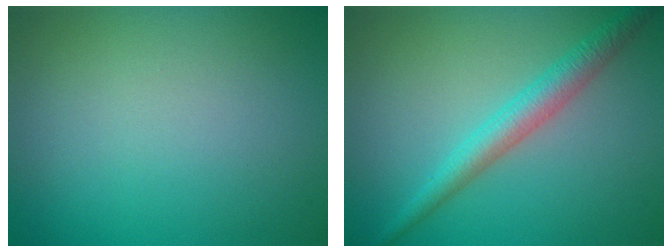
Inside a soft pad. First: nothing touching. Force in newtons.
{"total": 3.3, "press": 3.3, "slide": 0.1}